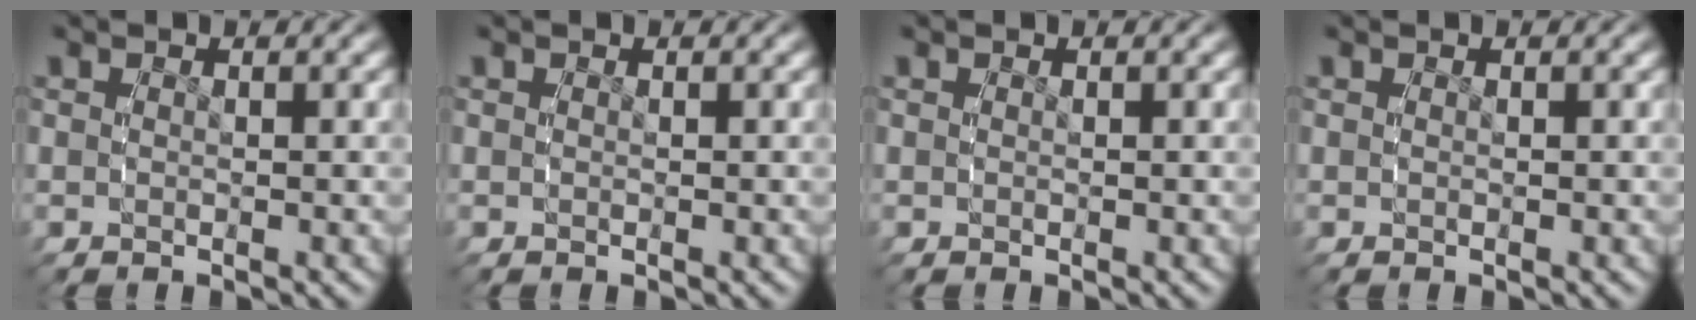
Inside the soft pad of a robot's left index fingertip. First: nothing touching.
{"total": 0.0}
{"total": 0.0}
{"total": 0.0}